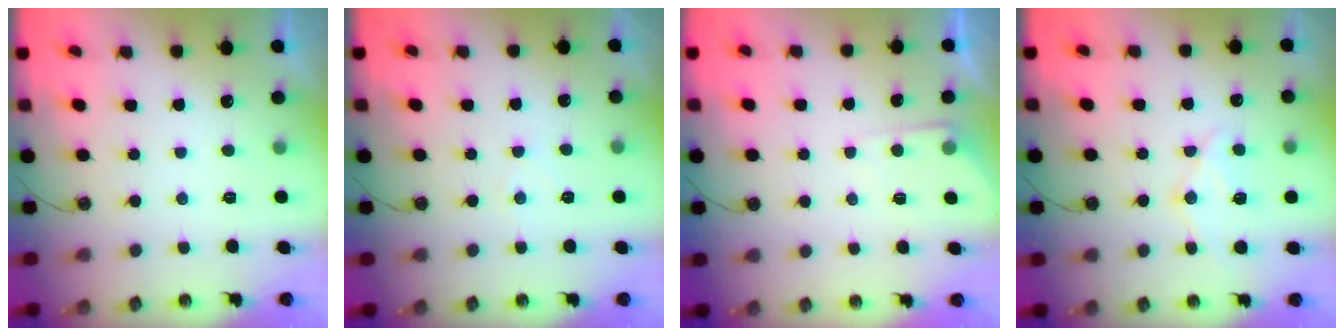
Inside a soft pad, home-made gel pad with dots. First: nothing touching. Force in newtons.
{"total": 3.8, "press": 3.8, "slide": 0.5}
{"total": 4.2, "press": 4.1, "slide": 0.6}
{"total": 10.8, "press": 10.8, "slide": 0.5}